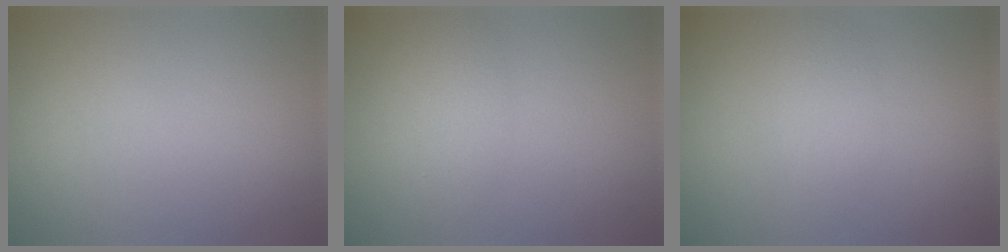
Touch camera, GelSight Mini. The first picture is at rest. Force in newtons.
{"total": 2.3, "press": 2.3, "slide": 0.1}
{"total": 1.5, "press": 1.5, "slide": 0.0}